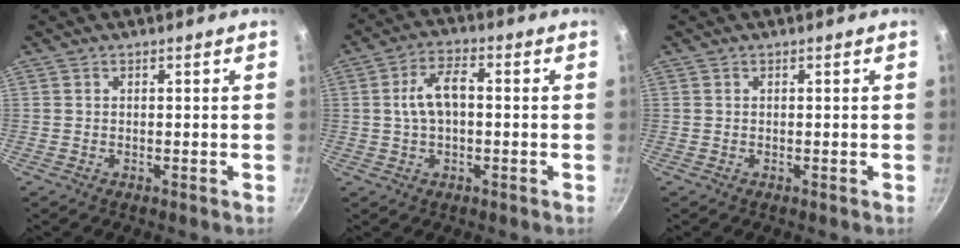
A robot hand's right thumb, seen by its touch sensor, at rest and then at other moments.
{"total": 7.1, "force": [0.4, 3.8, 6.0], "torque": [-0.117, 0.021, 0.002]}
{"total": 0.0}